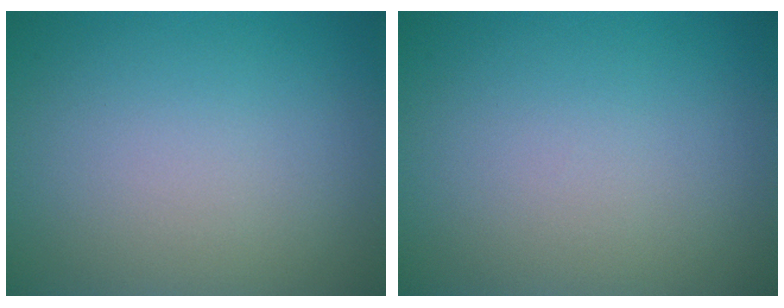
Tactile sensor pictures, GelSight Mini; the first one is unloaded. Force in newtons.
{"total": 0.0}